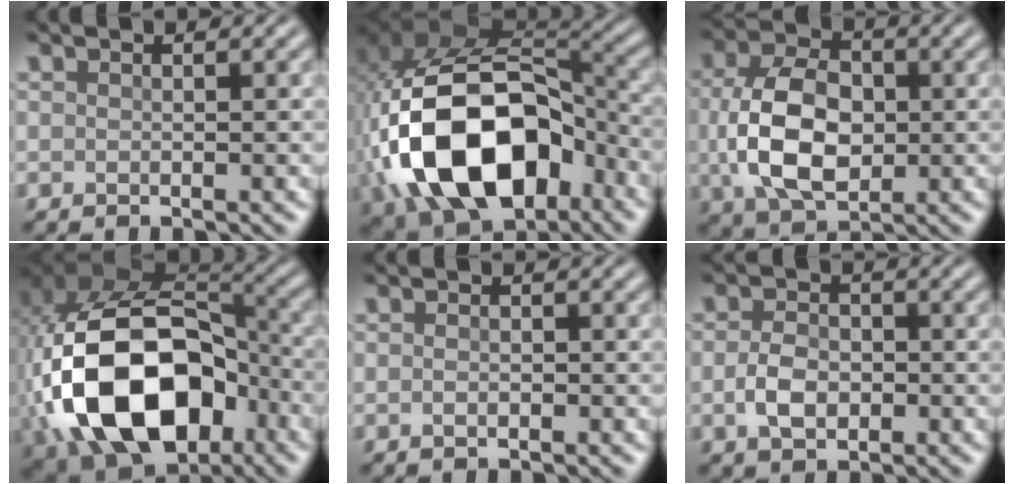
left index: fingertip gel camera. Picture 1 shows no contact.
{"total": 16.5, "force": [-4.6, 10.7, 11.6], "torque": [-0.234, -0.011, -0.075]}
{"total": 8.5, "force": [-0.2, 5.7, 6.2], "torque": [-0.137, -0.003, -0.005]}
{"total": 17.8, "force": [-4.1, 12.3, 12.2], "torque": [-0.257, -0.020, -0.059]}
{"total": 1.0, "force": [-0.3, 0.5, 0.8], "torque": [-0.006, -0.002, -0.009]}
{"total": 3.2, "force": [-0.7, 2.3, 2.2], "torque": [-0.045, -0.001, -0.016]}